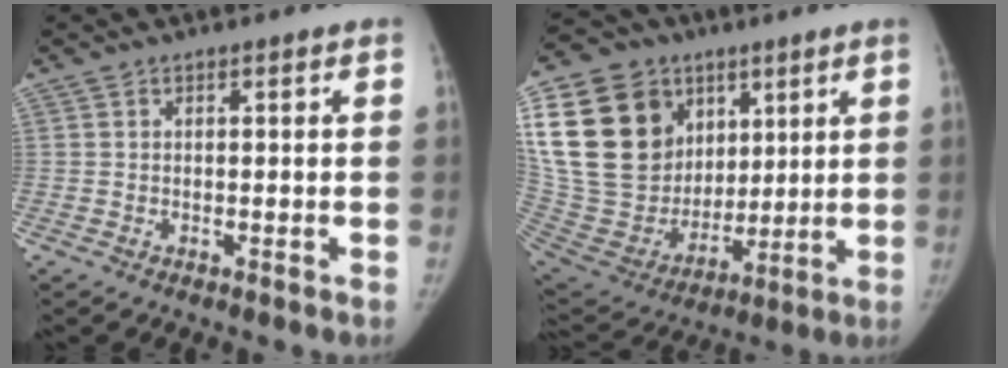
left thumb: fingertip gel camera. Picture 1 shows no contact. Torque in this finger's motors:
{"motor_torque": [0.87, 0.85, 1.39, -1.39, 0.61]}